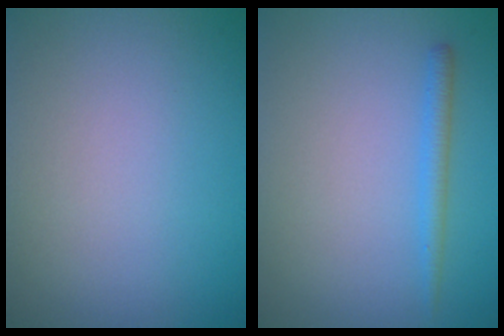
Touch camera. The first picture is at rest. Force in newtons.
{"total": 1.4, "press": 1.4, "slide": 0.1}